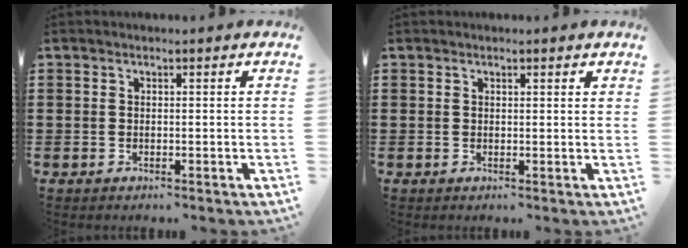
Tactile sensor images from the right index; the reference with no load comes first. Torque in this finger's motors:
{"motor_torque": [-0.26, 0.40, 0.05, -0.01]}